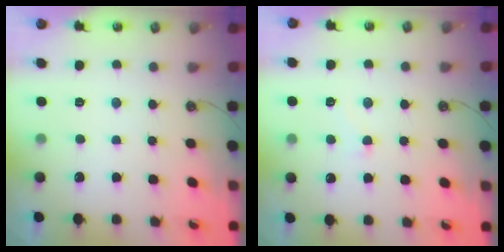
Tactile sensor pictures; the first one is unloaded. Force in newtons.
{"total": 4.2, "press": 4.0, "slide": 1.0}